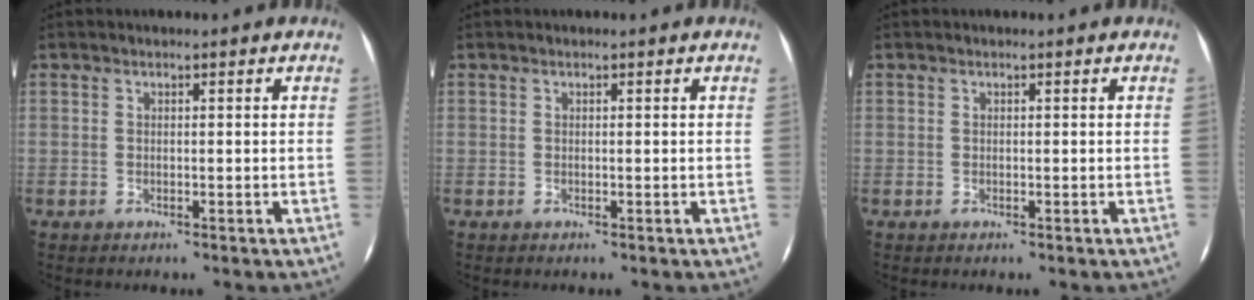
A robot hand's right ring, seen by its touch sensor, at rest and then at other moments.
{"total": 0.0}
{"total": 0.0}